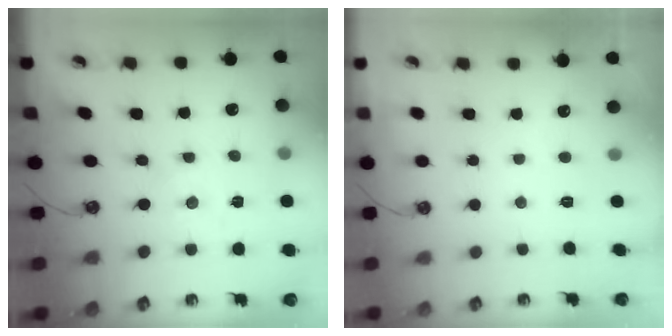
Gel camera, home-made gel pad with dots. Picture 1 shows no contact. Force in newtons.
{"total": 0.0}